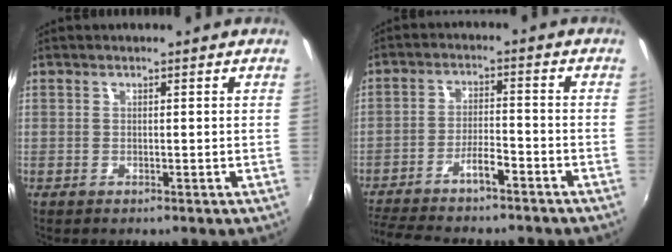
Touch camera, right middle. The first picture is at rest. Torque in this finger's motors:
{"motor_torque": [1.08, -1.05, 0.15, 0.10]}